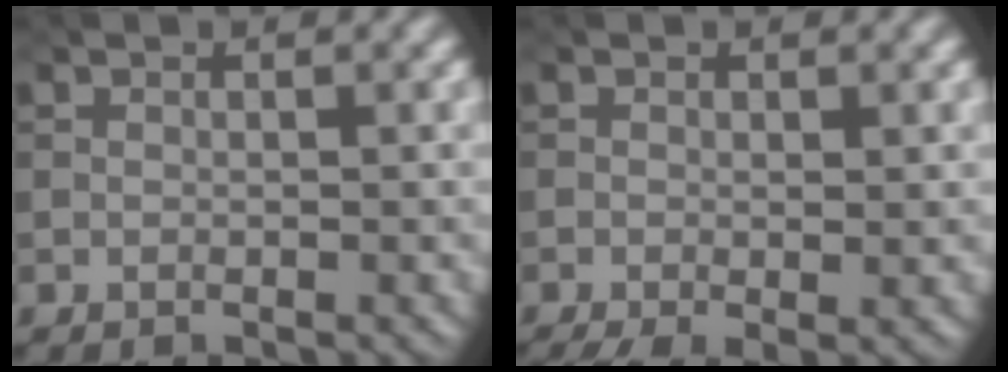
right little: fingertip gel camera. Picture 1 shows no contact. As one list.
[{"total": 2.7, "force": [-1.1, 0.9, 2.3], "torque": [-0.054, -0.008, -0.020]}]